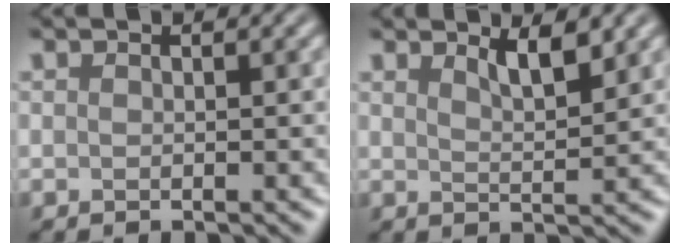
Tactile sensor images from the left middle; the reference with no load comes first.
{"total": 2.6, "force": [1.9, 0.6, 1.6], "torque": [-0.023, -0.003, 0.031]}